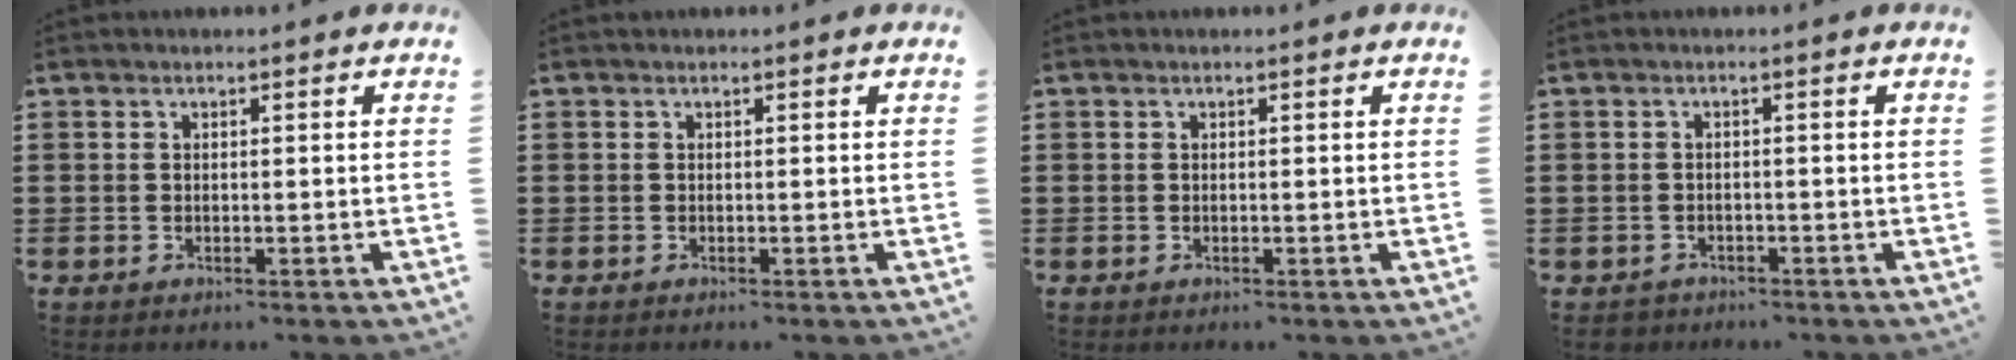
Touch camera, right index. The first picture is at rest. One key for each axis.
{"total": 0.0}
{"total": 0.0}
{"total": 1.4, "fx": -1.3, "fy": 0.5, "fz": -0.1, "tx": -0.004, "ty": 0.004, "tz": -0.031}